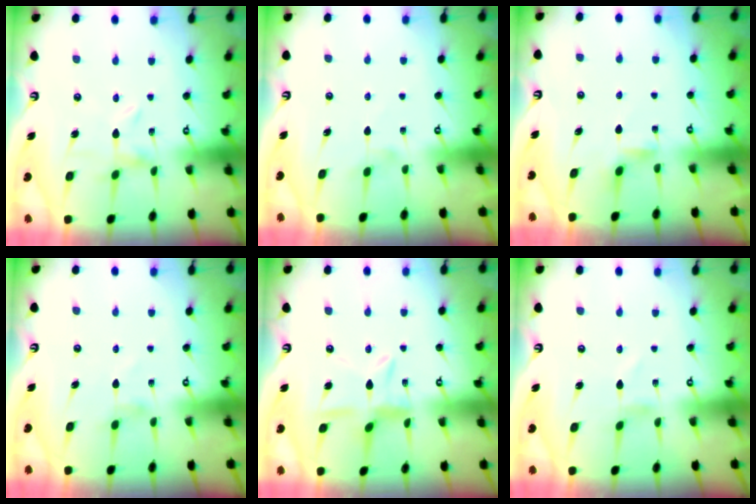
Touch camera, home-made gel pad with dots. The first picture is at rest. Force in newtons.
{"total": 1.4, "press": 1.4, "slide": 0.3}
{"total": 2.2, "press": 2.2, "slide": 0.4}
{"total": 1.6, "press": 1.5, "slide": 0.3}
{"total": 7.9, "press": 7.9, "slide": 0.7}
{"total": 1.0, "press": 1.0, "slide": 0.1}